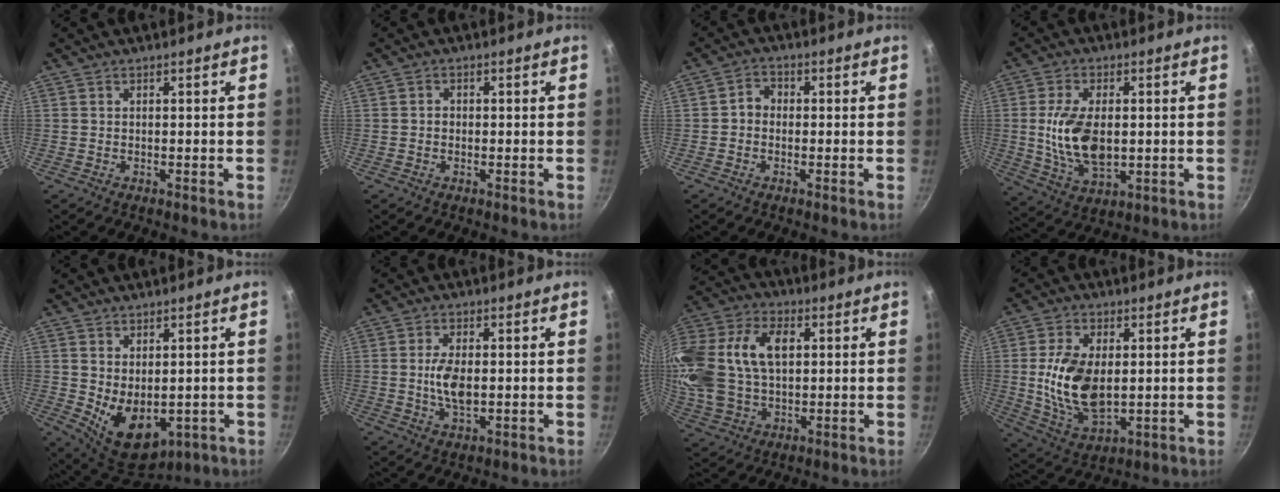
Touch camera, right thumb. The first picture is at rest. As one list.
[{"total": 1.3, "force": [-0.2, 1.1, 0.6], "torque": [-0.009, 0.005, -0.005]}, {"total": 2.9, "force": [-0.5, 2.4, 1.4], "torque": [-0.011, 0.014, -0.017]}, {"total": 12.7, "force": [0.2, 7.1, 10.5], "torque": [-0.191, -0.006, 0.009]}, {"total": 10.3, "force": [-0.5, 6.9, 7.7], "torque": [-0.097, -0.022, 0.017]}, {"total": 6.4, "force": [-0.1, 3.3, 5.5], "torque": [-0.105, -0.002, 0.000]}, {"total": 22.7, "force": [4.3, 15.0, 16.5], "torque": [-0.341, 0.019, 0.076]}, {"total": 14.3, "force": [0.8, 8.3, 11.6], "torque": [-0.208, -0.011, 0.023]}]